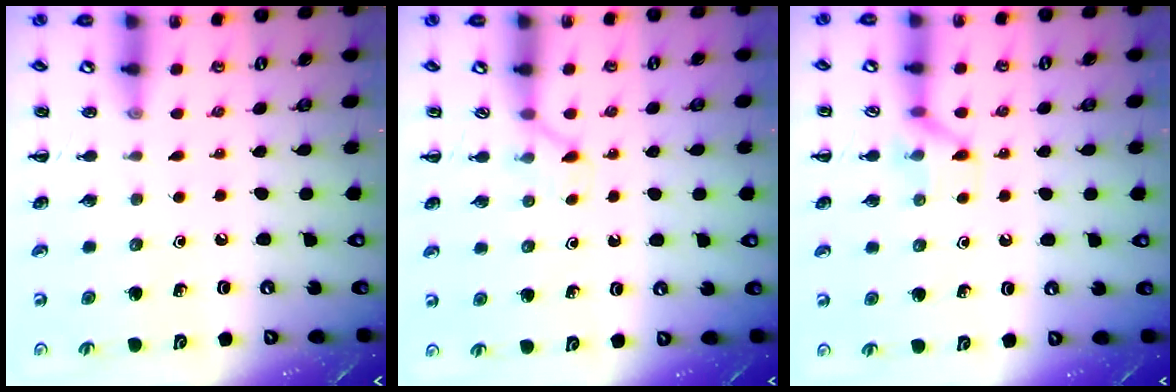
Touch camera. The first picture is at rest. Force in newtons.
{"total": 2.6, "press": 2.5, "slide": 0.9}
{"total": 6.9, "press": 6.8, "slide": 0.9}